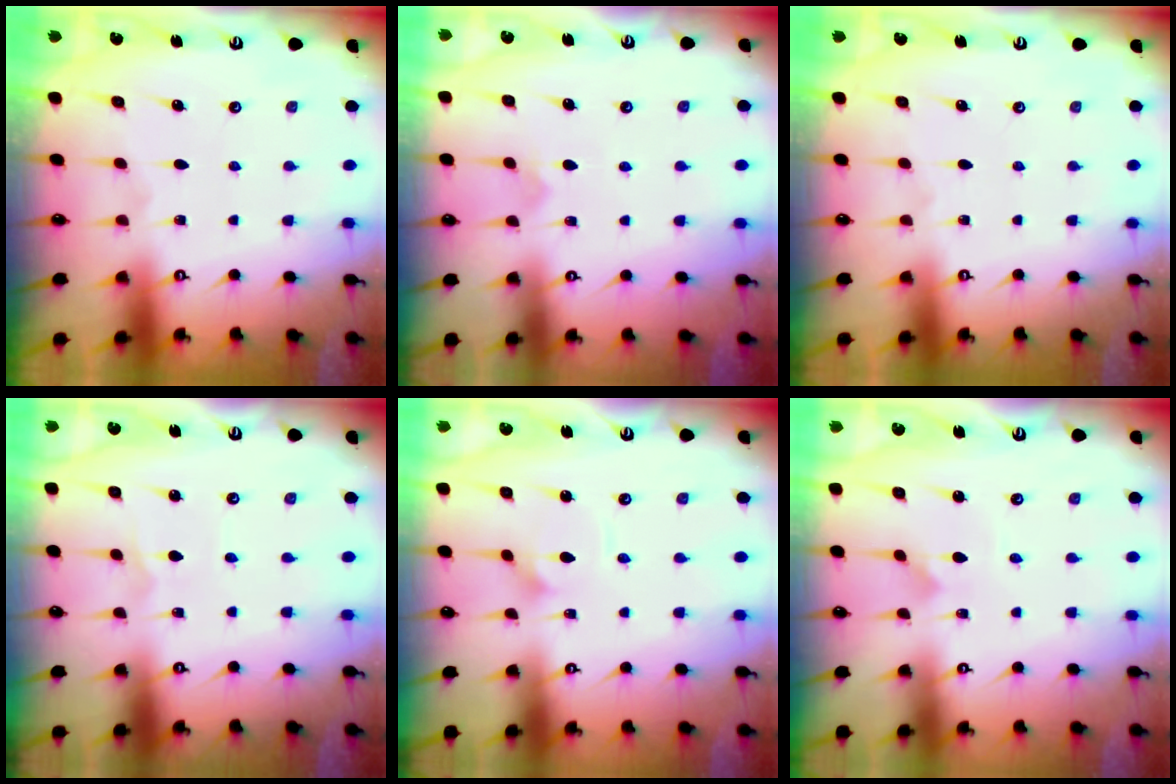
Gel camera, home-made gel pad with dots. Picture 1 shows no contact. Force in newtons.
{"total": 4.9, "press": 4.9, "slide": 0.3}
{"total": 0.0}
{"total": 1.1, "press": 1.1, "slide": 0.0}
{"total": 1.7, "press": 1.7, "slide": 0.0}
{"total": 2.8, "press": 2.7, "slide": 0.3}